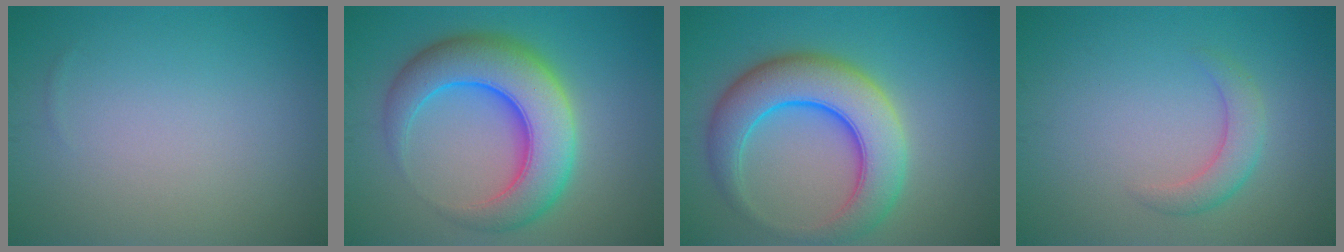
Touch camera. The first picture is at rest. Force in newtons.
{"total": 9.4, "press": 9.4, "slide": 0.2}
{"total": 8.4, "press": 8.4, "slide": 0.2}
{"total": 2.4, "press": 2.4, "slide": 0.2}